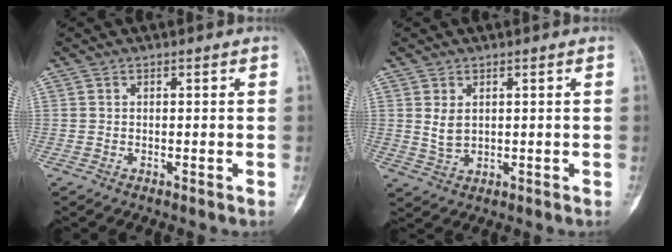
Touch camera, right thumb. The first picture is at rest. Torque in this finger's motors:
{"motor_torque": [-0.41, 0.37, 0.20, 0.36, -0.02]}